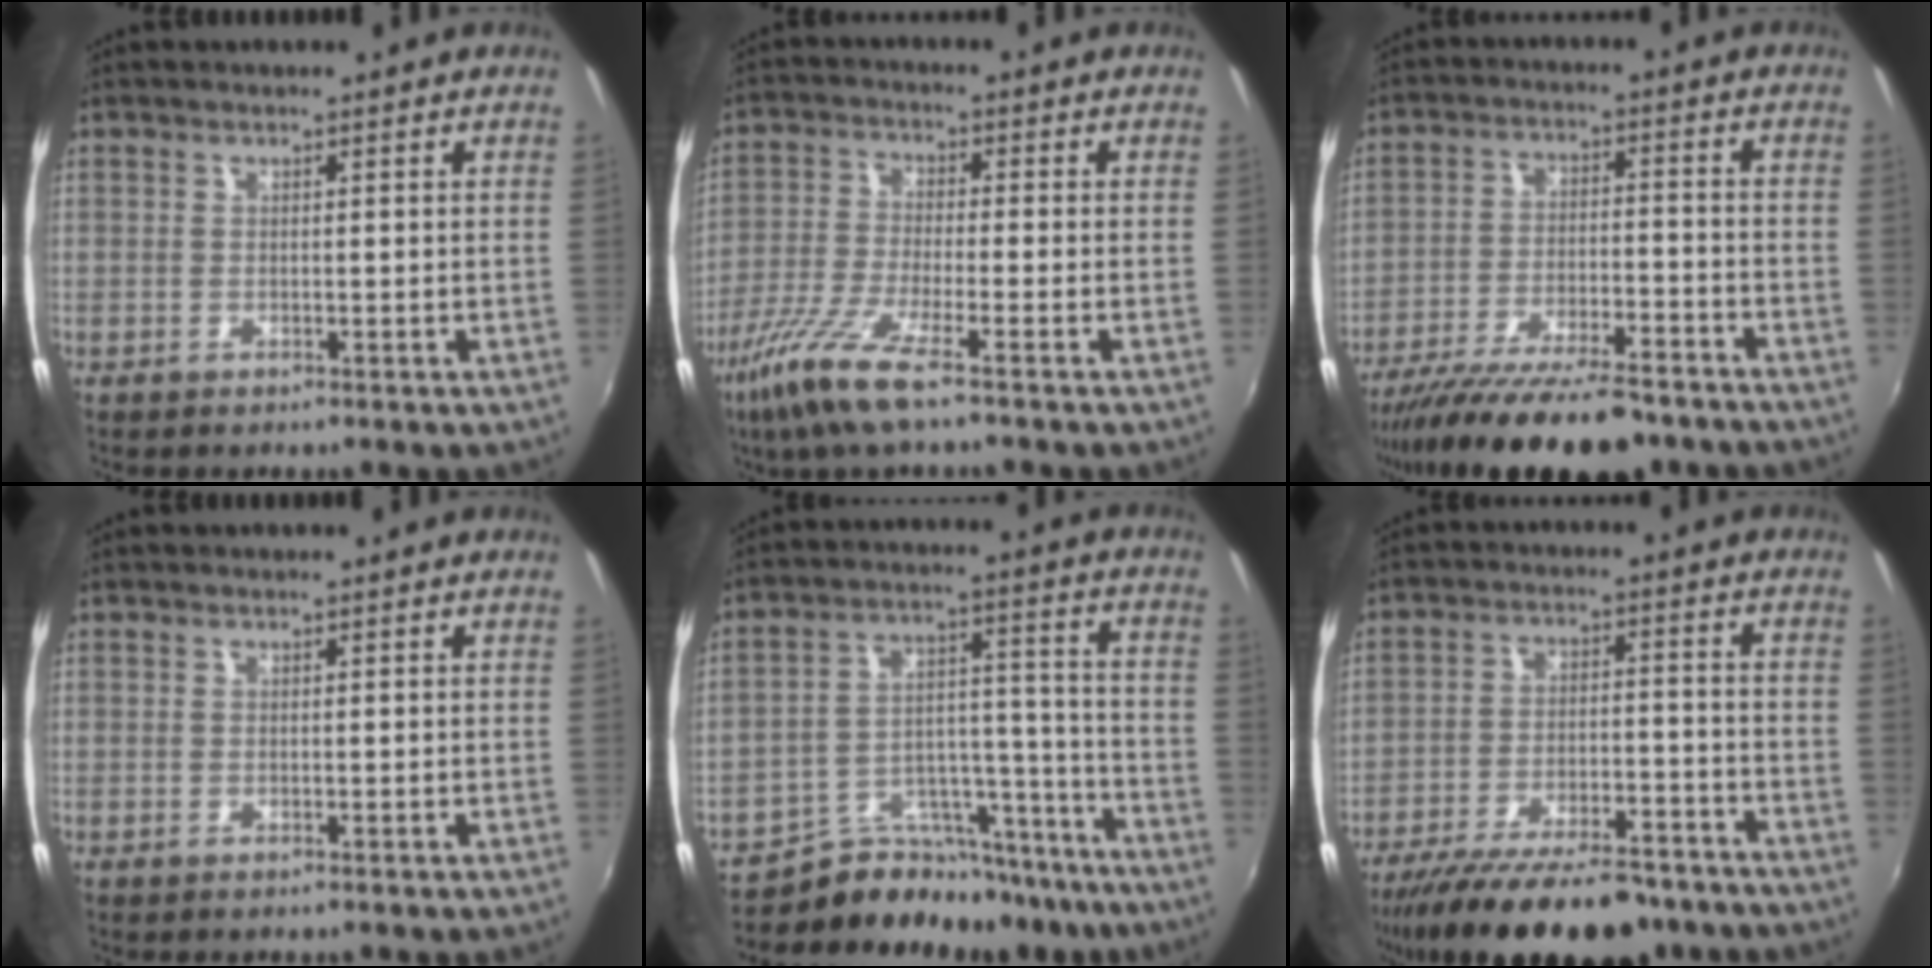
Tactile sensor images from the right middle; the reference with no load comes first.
{"total": 9.6, "force": [-6.2, 0.7, 7.3], "torque": [-0.166, -0.020, -0.126]}
{"total": 17.9, "force": [-14.6, 3.9, 9.6], "torque": [-0.188, -0.040, -0.232]}
{"total": 0.0}
{"total": 15.3, "force": [-13.9, 5.4, 3.5], "torque": [-0.049, 0.045, -0.202]}
{"total": 20.6, "force": [-16.7, 5.8, 10.4], "torque": [-0.196, -0.033, -0.247]}